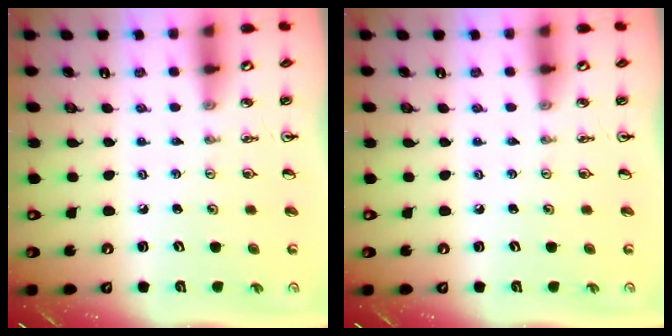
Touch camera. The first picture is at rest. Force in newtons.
{"total": 0.0}